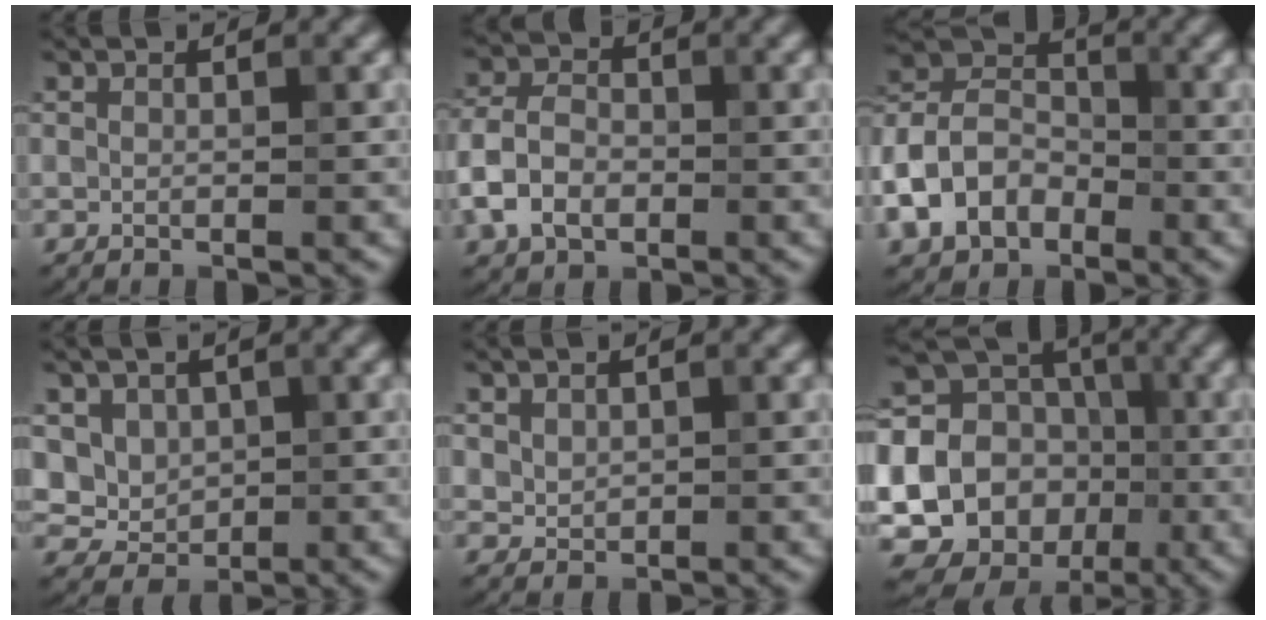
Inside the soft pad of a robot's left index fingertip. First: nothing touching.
{"total": 4.3, "force": [-1.4, 2.9, 2.8], "torque": [-0.063, 0.007, -0.033]}
{"total": 6.1, "force": [-2.8, 4.3, 3.3], "torque": [-0.069, 0.012, -0.072]}
{"total": 4.2, "force": [1.2, 3.5, 2.0], "torque": [-0.039, 0.008, 0.020]}
{"total": 1.2, "force": [0.8, 0.8, 0.5], "torque": [-0.016, -0.007, 0.028]}
{"total": 20.4, "force": [-2.4, 18.7, 7.6], "torque": [-0.182, 0.005, -0.071]}